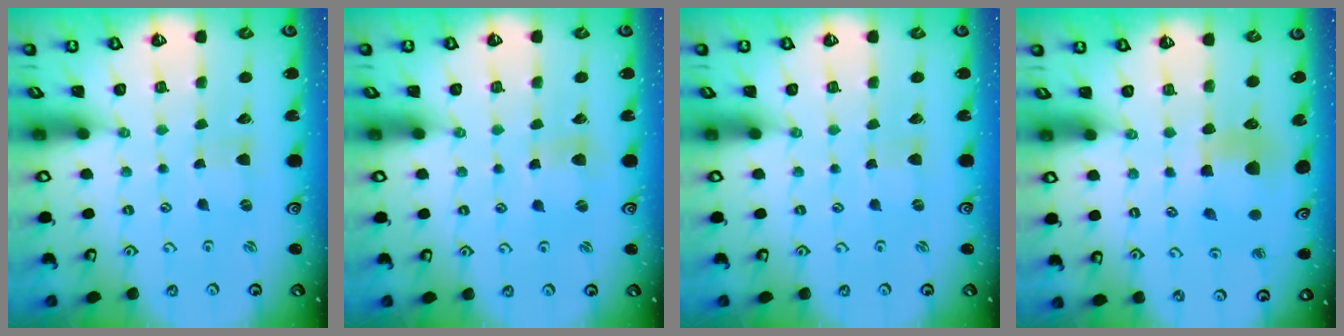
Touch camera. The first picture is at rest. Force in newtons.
{"total": 2.5, "press": 2.5, "slide": 0.3}
{"total": 0.0}
{"total": 6.7, "press": 6.7, "slide": 0.7}